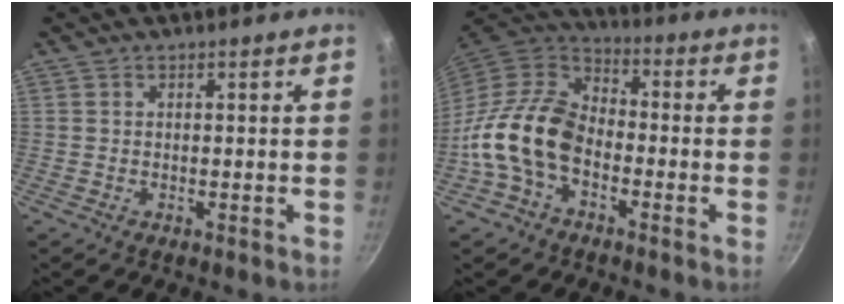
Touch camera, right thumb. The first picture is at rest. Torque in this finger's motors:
{"motor_torque": [1.84, 2.98, 1.44, -1.33, 0.20]}